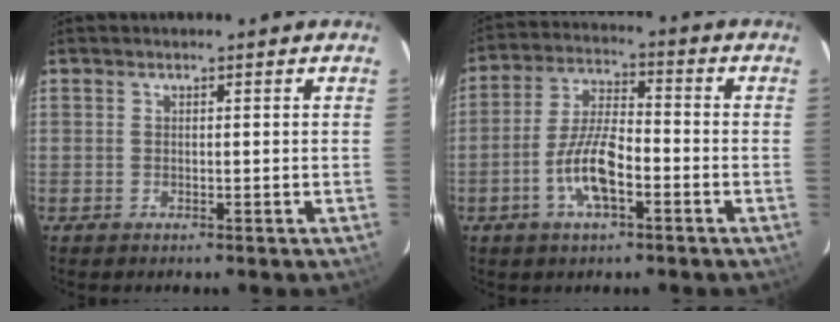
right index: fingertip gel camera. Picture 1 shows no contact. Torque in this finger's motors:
{"motor_torque": [1.31, -0.50, 0.49, 0.10]}